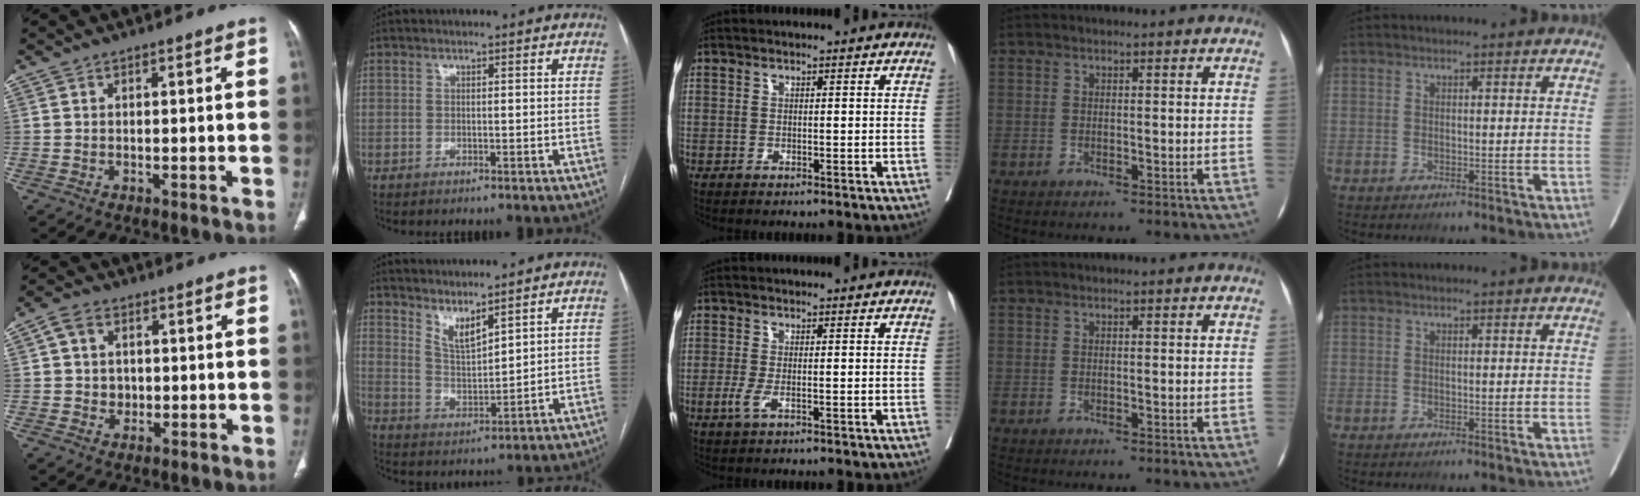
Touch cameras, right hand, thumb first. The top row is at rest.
{"thumb": {"total": 5.0, "force": [0.6, 4.2, 2.8], "torque": [-0.033, 0.001, 0.008]}, "index": {"total": 5.0, "force": [4.2, 0.7, 2.6], "torque": [-0.056, -0.014, 0.091]}, "middle": {"total": 2.0, "force": [-0.7, 0.5, 1.8], "torque": [-0.042, -0.006, -0.013]}}